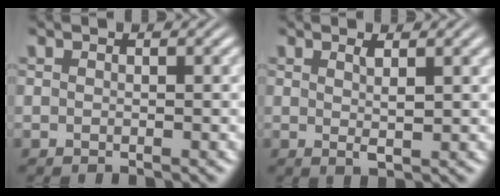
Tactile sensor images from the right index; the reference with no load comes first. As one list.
[{"total": 1.6, "force": [0.5, -0.1, 1.5], "torque": [-0.023, -0.007, 0.014]}]